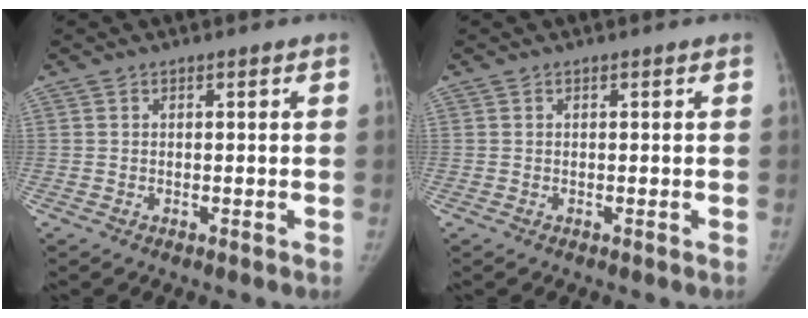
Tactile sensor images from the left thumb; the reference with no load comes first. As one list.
[{"total": 0.0}]